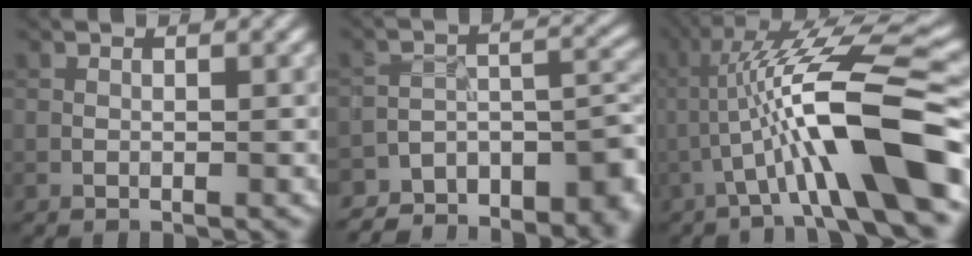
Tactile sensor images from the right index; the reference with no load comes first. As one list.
[{"total": 9.8, "force": [-8.3, 4.1, 3.2], "torque": [-0.040, 0.003, -0.119]}, {"total": 11.7, "force": [-2.1, 1.8, 11.3], "torque": [-0.184, 0.030, -0.036]}]